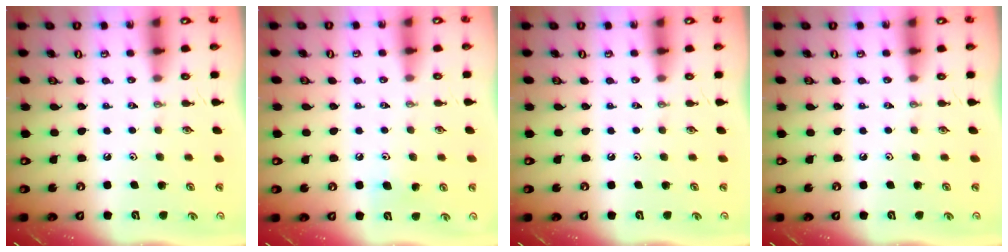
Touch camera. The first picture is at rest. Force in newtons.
{"total": 5.5, "press": 5.2, "slide": 1.7}
{"total": 0.0}
{"total": 0.0}